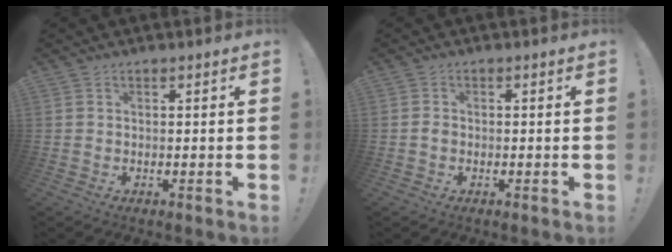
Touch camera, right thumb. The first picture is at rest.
{"total": 1.1, "force": [-0.5, 0.8, 0.5], "torque": [-0.013, 0.006, -0.008]}